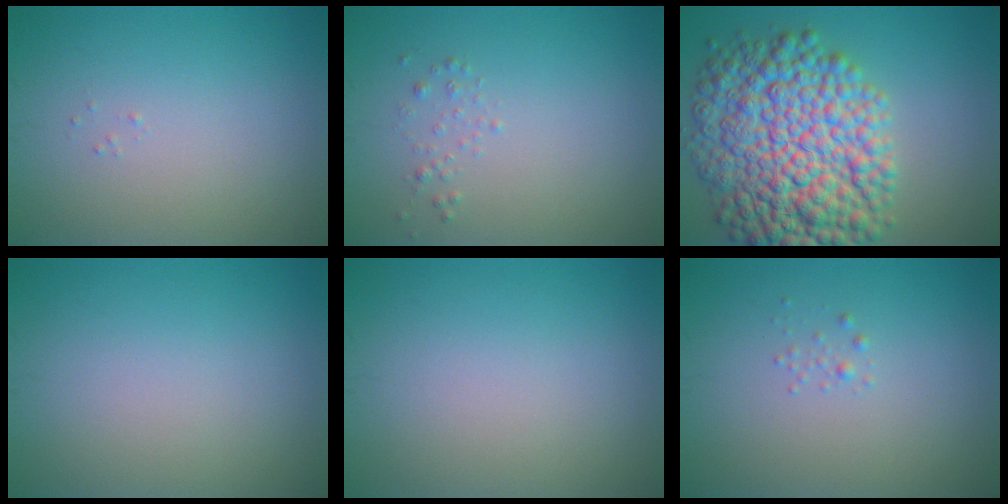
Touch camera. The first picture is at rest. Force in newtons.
{"total": 0.7, "press": 0.7, "slide": 0.0}
{"total": 12.9, "press": 12.9, "slide": 0.1}
{"total": 0.0}
{"total": 0.0}
{"total": 0.6, "press": 0.6, "slide": 0.0}